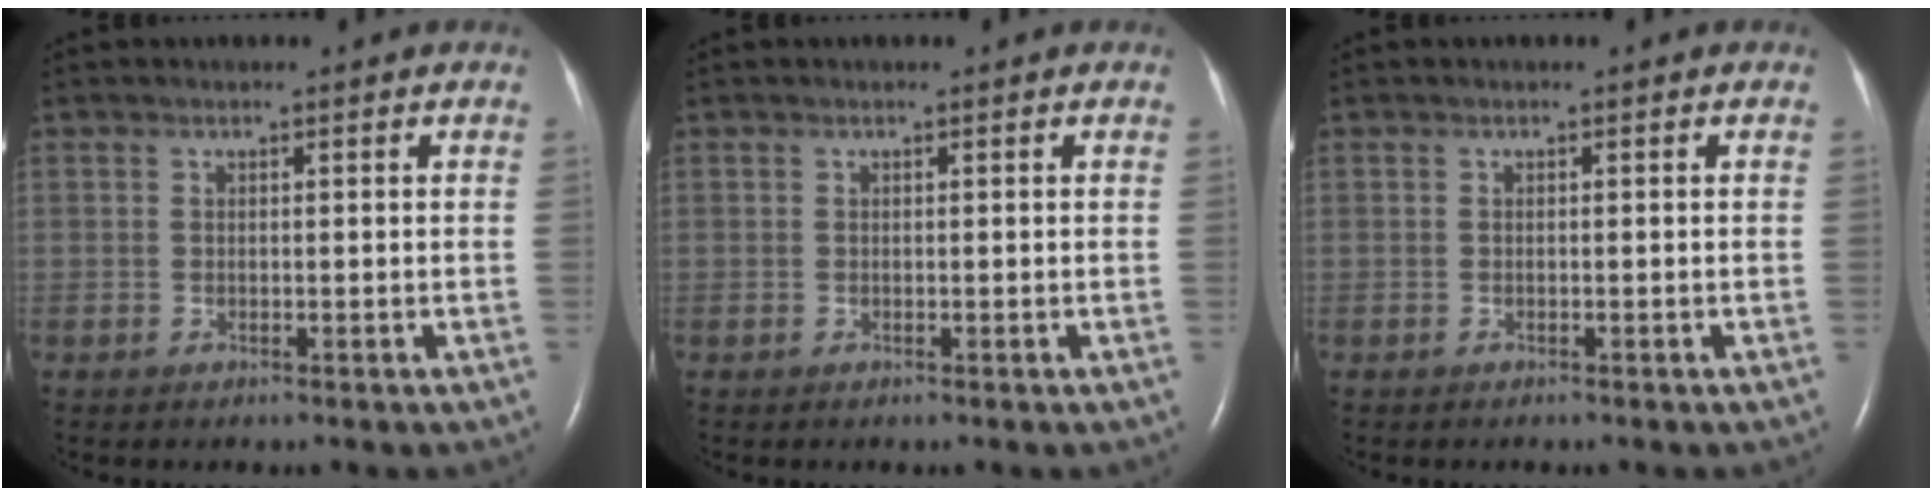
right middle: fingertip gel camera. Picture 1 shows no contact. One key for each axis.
{"total": 0.0}
{"total": 0.0}